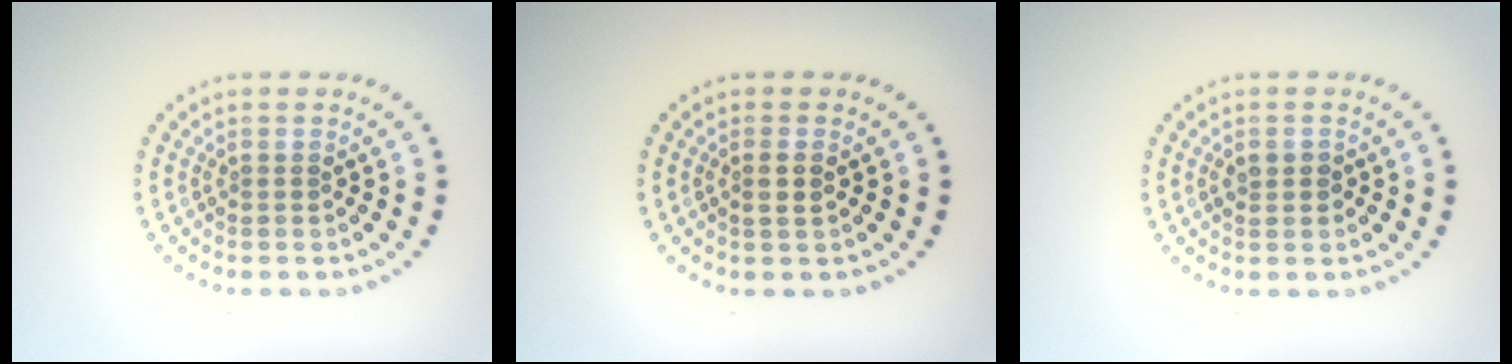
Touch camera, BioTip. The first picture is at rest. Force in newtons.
{"total": 1.0, "press": 0.9, "slide": 0.5}
{"total": 1.4, "press": 1.4, "slide": 0.3}